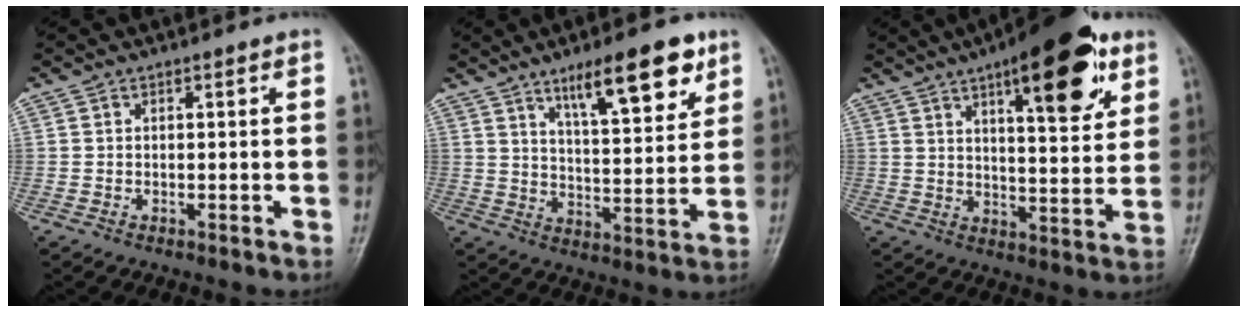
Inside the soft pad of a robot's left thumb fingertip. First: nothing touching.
{"total": 14.1, "force": [8.4, 4.0, 10.5], "torque": [-0.137, -0.043, 0.135]}
{"total": 18.3, "force": [9.6, 6.1, 14.3], "torque": [-0.170, -0.034, 0.138]}